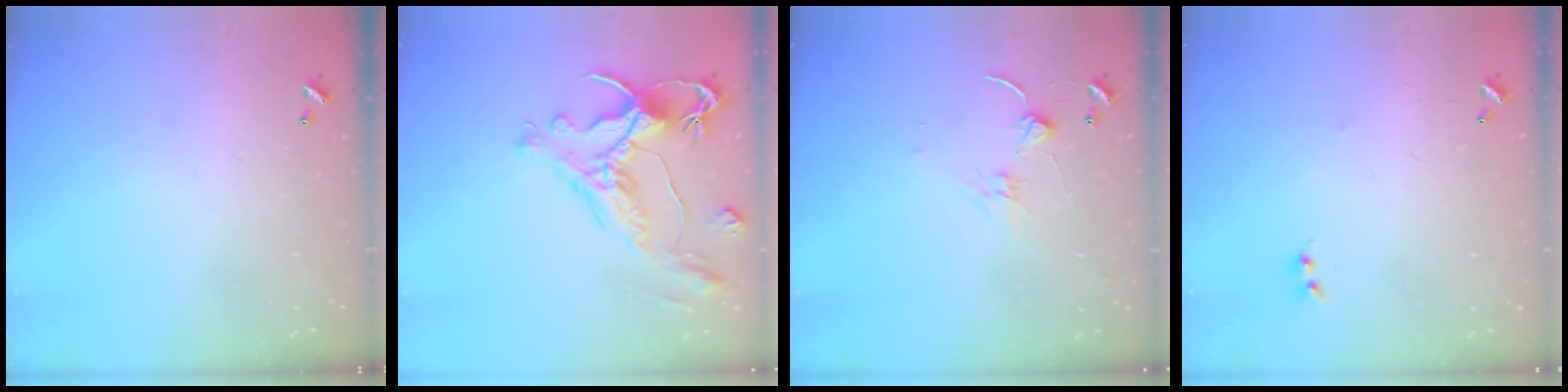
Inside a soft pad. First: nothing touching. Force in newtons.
{"total": 1.5, "press": 0.7, "slide": 1.3}
{"total": 0.6, "press": 0.5, "slide": 0.3}
{"total": 1.8, "press": 1.8, "slide": 0.3}